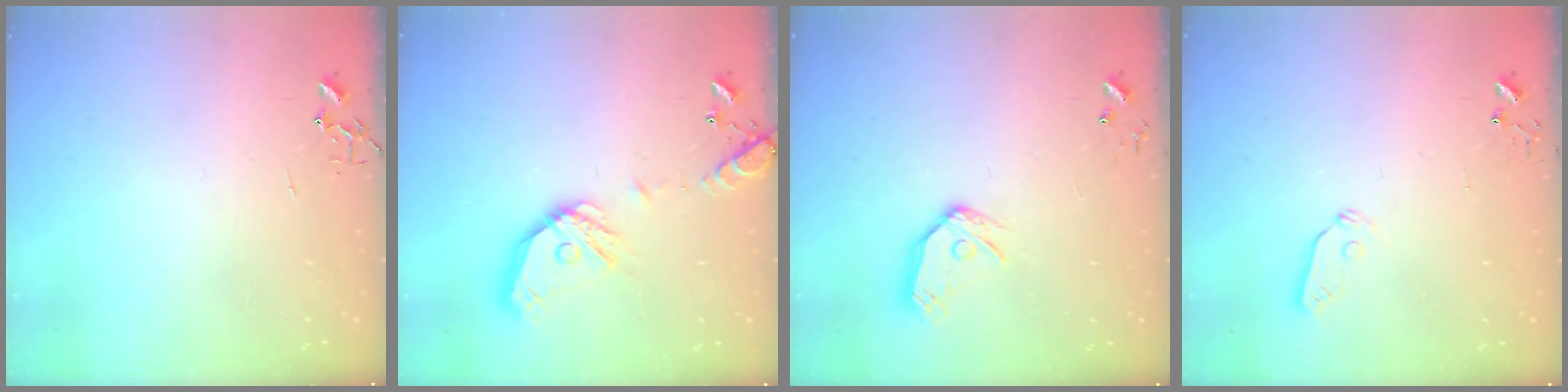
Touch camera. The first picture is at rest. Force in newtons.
{"total": 15.7, "press": 15.4, "slide": 2.5}
{"total": 11.3, "press": 11.2, "slide": 1.4}
{"total": 4.6, "press": 4.6, "slide": 0.3}